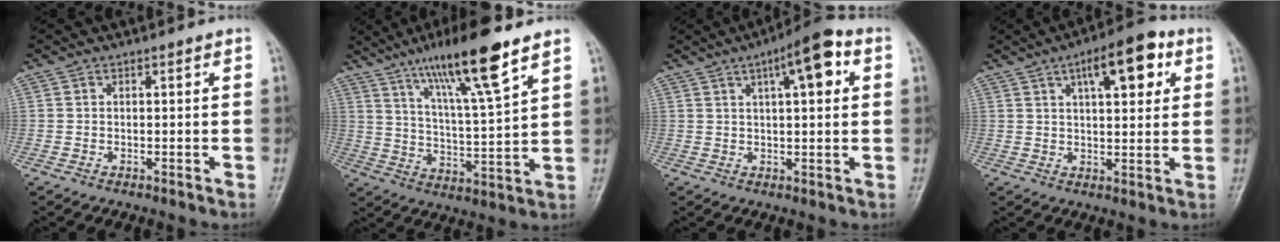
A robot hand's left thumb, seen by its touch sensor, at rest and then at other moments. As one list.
[{"total": 15.5, "force": [10.0, 1.9, 11.7], "torque": [-0.199, -0.046, 0.178]}, {"total": 9.8, "force": [3.8, 3.0, 8.5], "torque": [-0.116, 0.010, 0.051]}, {"total": 11.6, "force": [5.0, 4.6, 9.4], "torque": [-0.113, -0.002, 0.069]}]